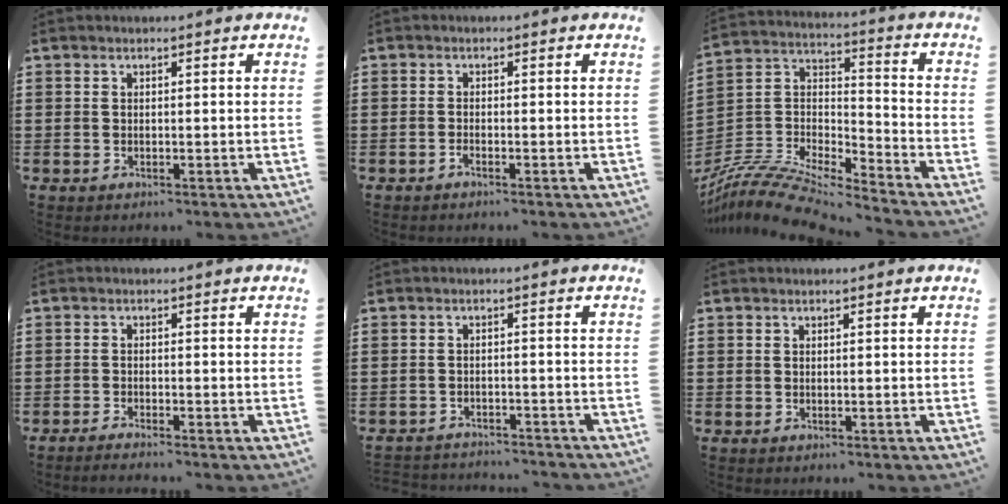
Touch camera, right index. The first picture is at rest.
{"total": 0.9, "force": [-0.8, 0.1, 0.4], "torque": [-0.011, -0.003, -0.015]}
{"total": 10.5, "force": [-9.7, 1.8, 3.6], "torque": [-0.081, 0.016, -0.198]}
{"total": 1.3, "force": [-1.3, -0.1, 0.2], "torque": [-0.006, 0.000, -0.025]}
{"total": 2.6, "force": [-2.5, 0.3, -0.2], "torque": [-0.005, -0.001, -0.056]}
{"total": 0.0}